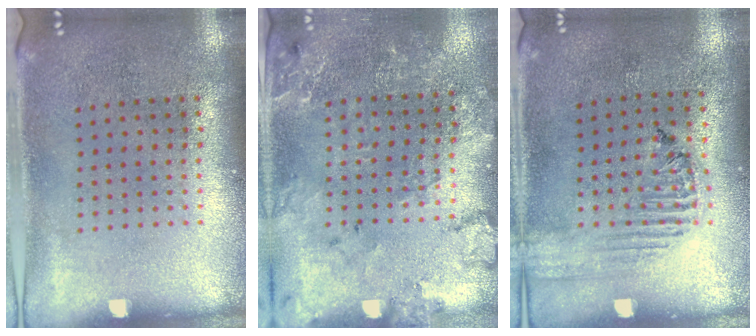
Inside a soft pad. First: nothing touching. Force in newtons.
{"total": 1.7, "press": 1.7, "slide": 0.2}
{"total": 1.6, "press": 1.6, "slide": 0.3}